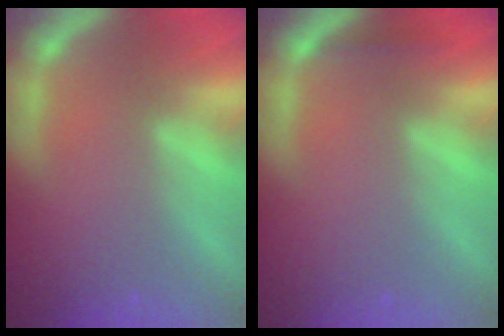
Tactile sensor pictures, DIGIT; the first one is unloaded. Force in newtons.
{"total": 0.9}